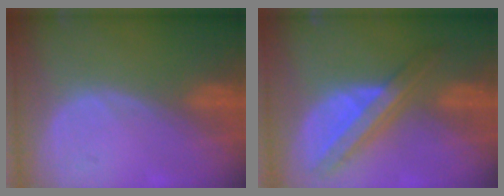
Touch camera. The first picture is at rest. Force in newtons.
{"total": 8.2, "press": 6.9, "slide": 4.5}